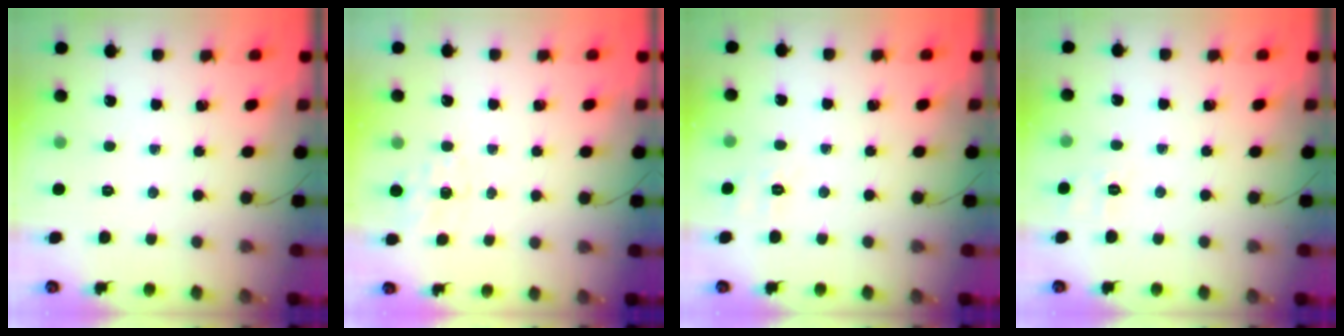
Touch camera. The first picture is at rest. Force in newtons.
{"total": 4.1, "press": 3.9, "slide": 1.3}
{"total": 1.8, "press": 0.1, "slide": 1.8}
{"total": 2.8, "press": 2.2, "slide": 1.8}